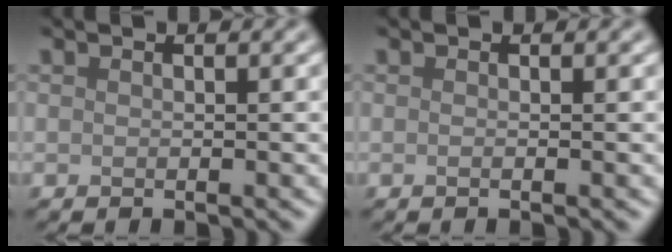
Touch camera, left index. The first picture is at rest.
{"total": 0.7, "force": [-0.1, 0.3, 0.6], "torque": [-0.007, -0.005, -0.007]}